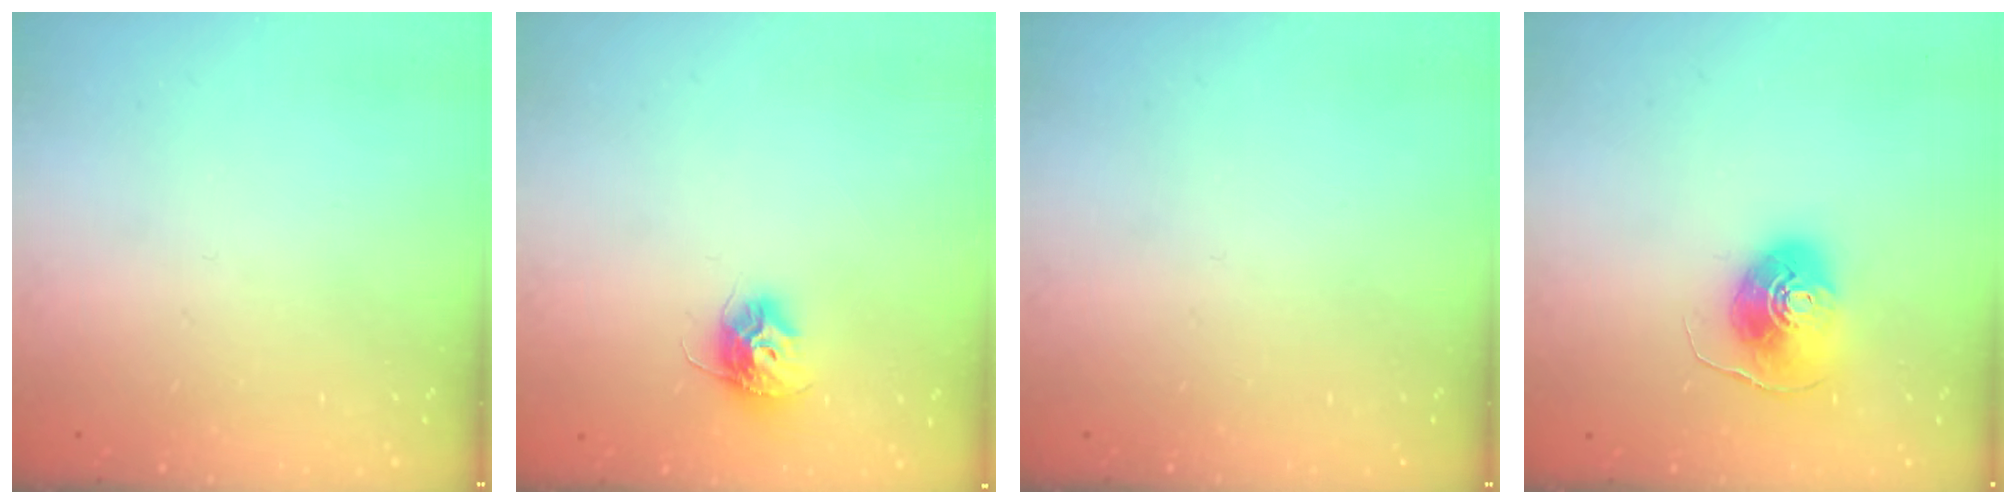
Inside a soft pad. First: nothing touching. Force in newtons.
{"total": 9.8, "press": 9.8, "slide": 0.3}
{"total": 0.0}
{"total": 8.1, "press": 8.1, "slide": 0.3}